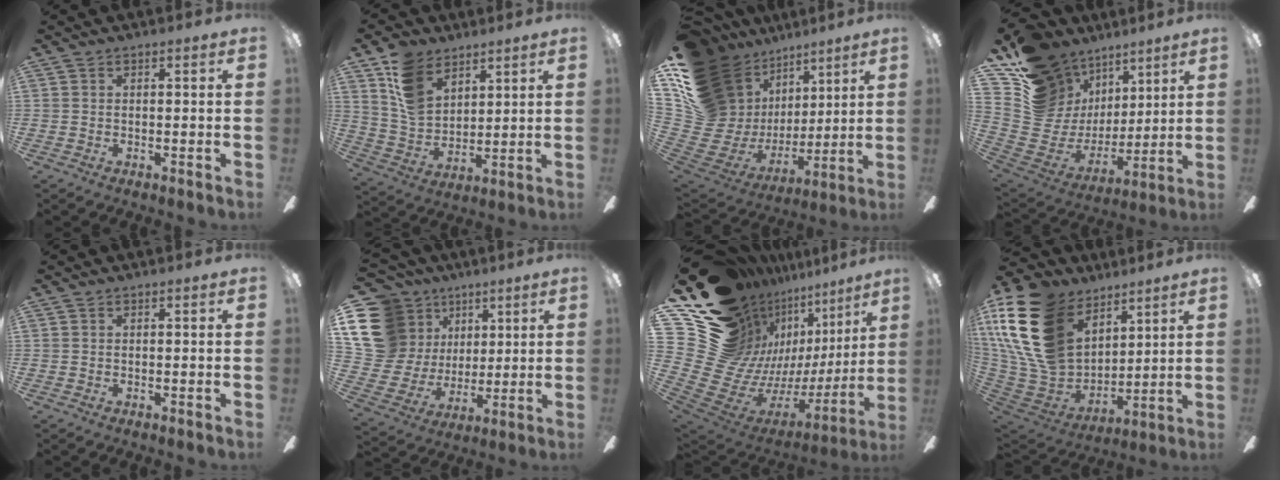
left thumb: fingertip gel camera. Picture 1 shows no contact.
{"total": 12.4, "force": [7.7, 8.1, 5.4], "torque": [-0.117, -0.022, 0.155]}
{"total": 22.6, "force": [9.9, 16.9, 11.1], "torque": [-0.207, -0.100, 0.242]}
{"total": 18.0, "force": [9.1, 14.3, 6.3], "torque": [-0.139, -0.074, 0.200]}
{"total": 0.0}
{"total": 19.8, "force": [7.9, 16.5, 7.7], "torque": [-0.166, -0.038, 0.168]}
{"total": 23.7, "force": [11.0, 16.5, 13.0], "torque": [-0.241, -0.138, 0.274]}
{"total": 25.4, "force": [11.4, 17.3, 14.6], "torque": [-0.340, -0.057, 0.218]}